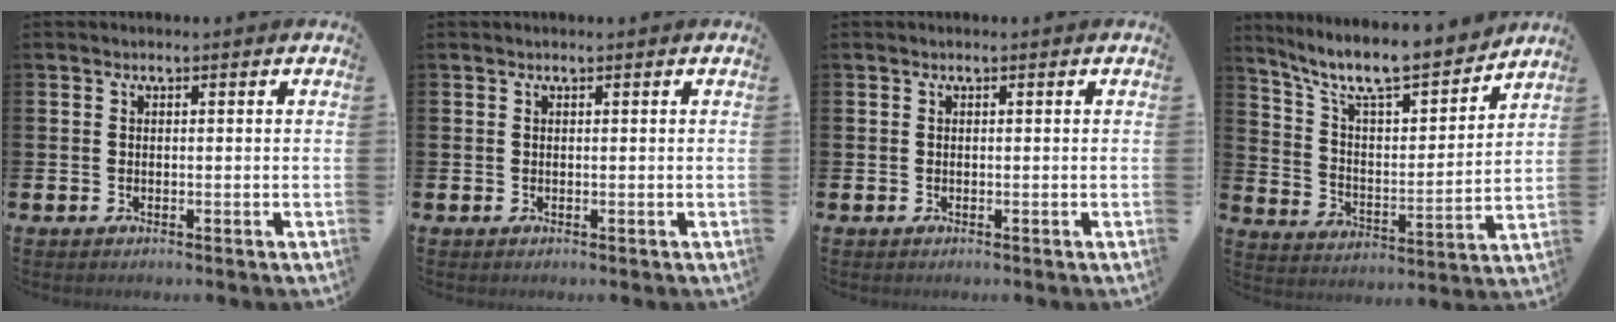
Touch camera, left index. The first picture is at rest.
{"total": 0.0}
{"total": 0.0}
{"total": 10.2, "force": [9.1, 2.0, 4.3], "torque": [-0.113, -0.067, 0.153]}